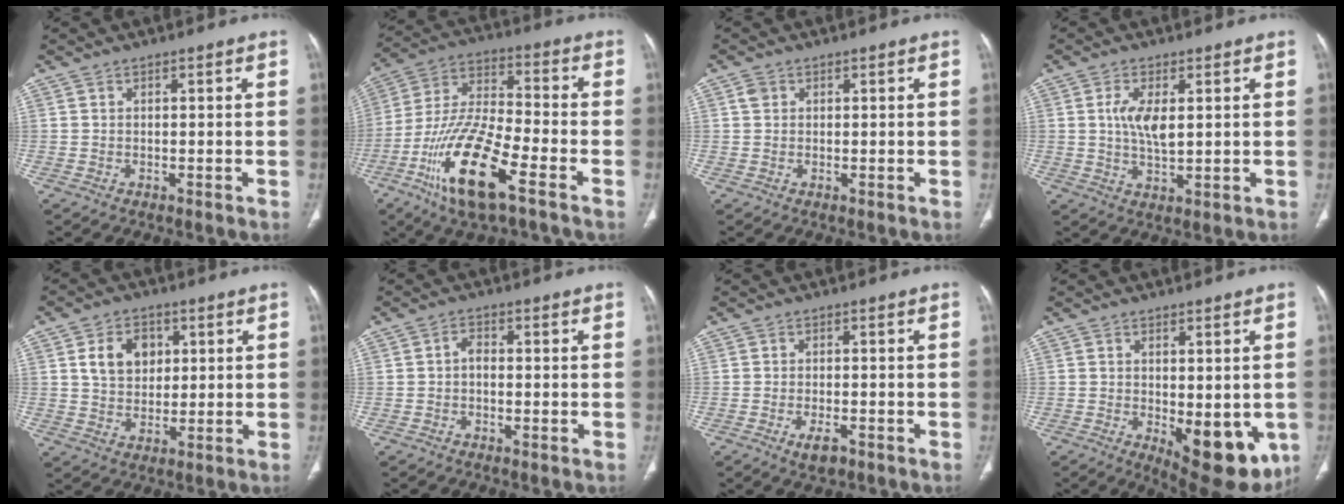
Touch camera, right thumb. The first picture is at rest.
{"total": 18.5, "force": [-9.0, 5.2, 15.2], "torque": [-0.313, 0.033, -0.168]}
{"total": 1.5, "force": [0.6, 1.2, 0.7], "torque": [-0.008, 0.004, 0.010]}
{"total": 6.1, "force": [1.3, 2.5, 5.4], "torque": [-0.108, -0.014, 0.026]}
{"total": 8.3, "force": [2.4, 6.4, 4.7], "torque": [-0.046, -0.007, 0.044]}
{"total": 2.6, "force": [-0.3, 1.5, 2.1], "torque": [-0.033, 0.006, -0.013]}
{"total": 3.4, "force": [-1.8, 1.5, 2.5], "torque": [-0.043, 0.003, -0.028]}
{"total": 13.7, "force": [-3.5, 6.0, 11.8], "torque": [-0.127, -0.021, -0.028]}